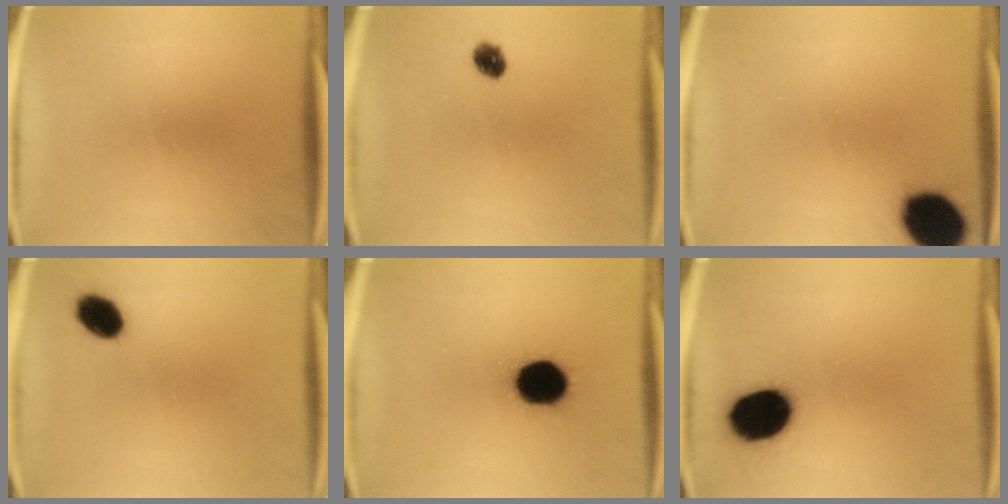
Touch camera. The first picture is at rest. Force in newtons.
{"total": 3.2}
{"total": 14.3}
{"total": 6.2}
{"total": 15.8}
{"total": 14.1}